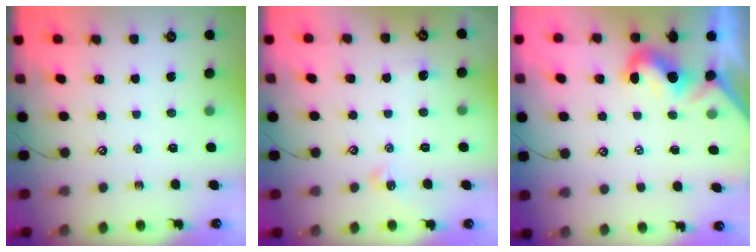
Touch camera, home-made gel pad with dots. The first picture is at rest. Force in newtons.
{"total": 1.4, "press": 1.3, "slide": 0.5}
{"total": 2.1, "press": 2.0, "slide": 0.6}